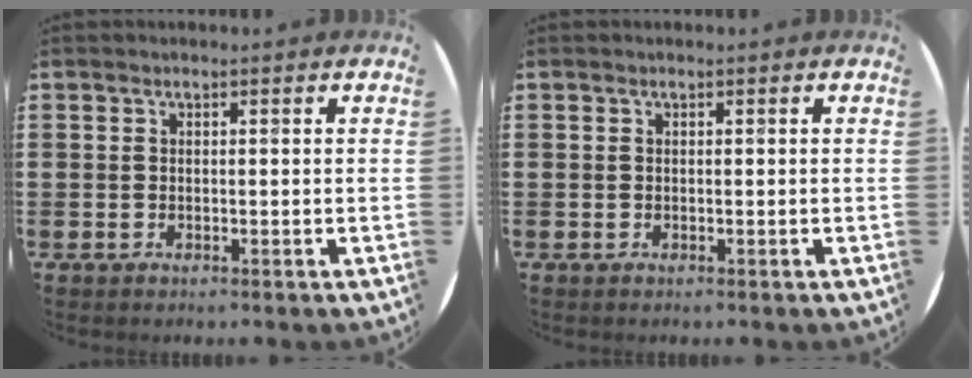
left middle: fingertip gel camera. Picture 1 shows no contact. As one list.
[{"total": 0.0}]